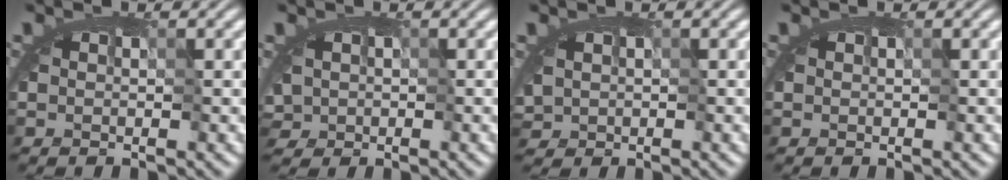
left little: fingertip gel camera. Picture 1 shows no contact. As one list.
[{"total": 2.1, "force": [-0.3, 1.7, 1.1], "torque": [-0.019, 0.008, -0.002]}, {"total": 1.5, "force": [0.2, 1.2, 0.9], "torque": [-0.019, 0.002, 0.006]}, {"total": 0.0}]